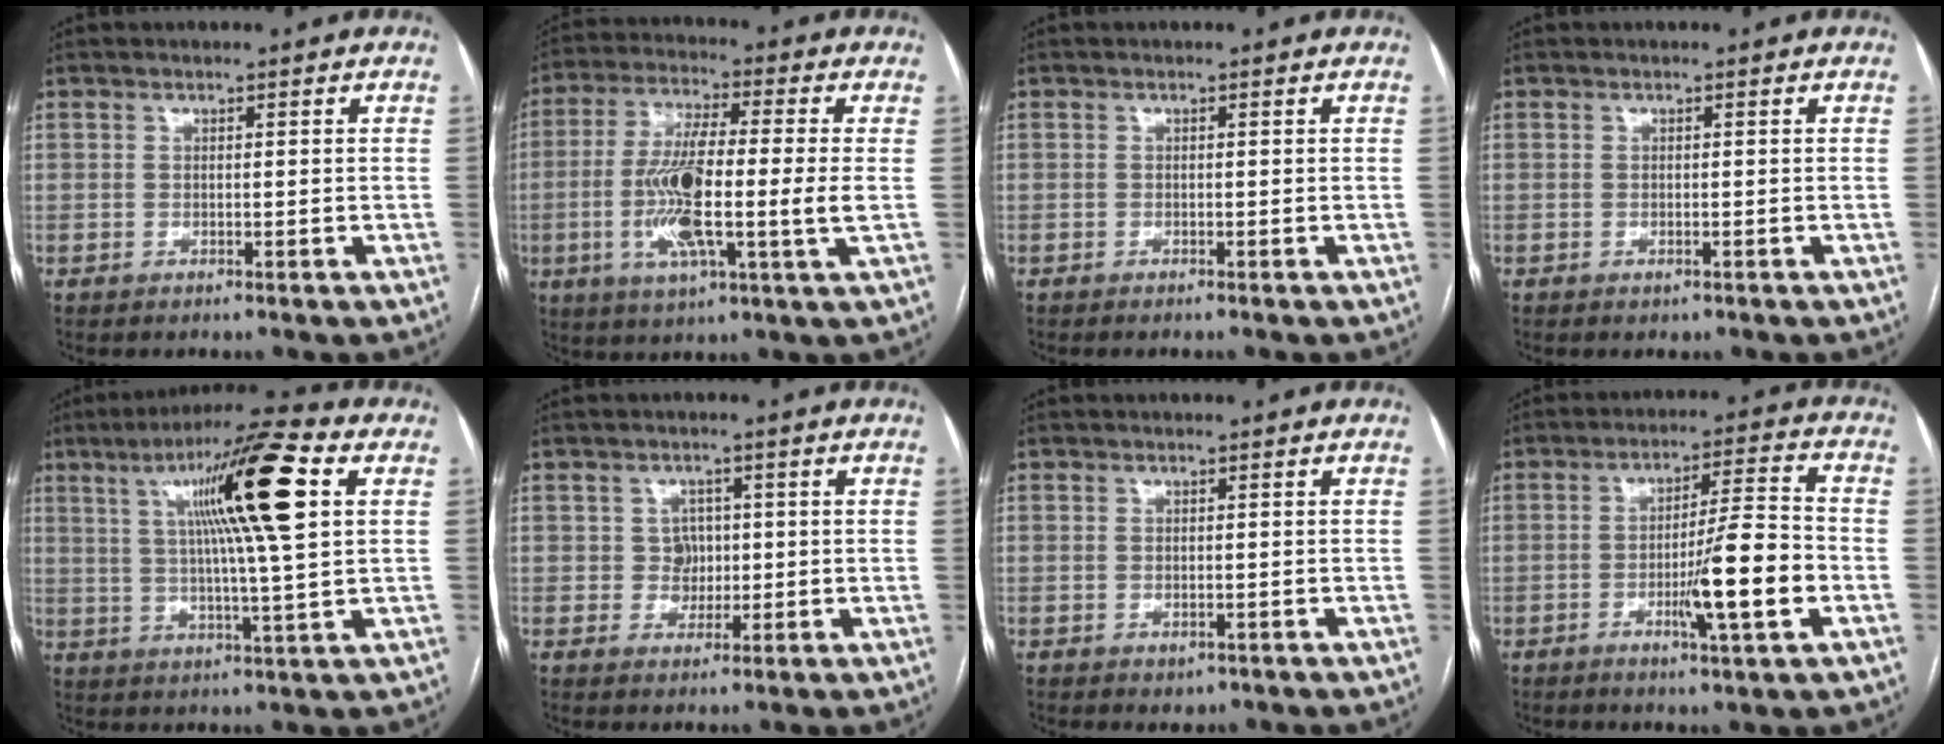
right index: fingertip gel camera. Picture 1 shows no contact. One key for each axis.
{"total": 13.9, "fx": -1.6, "fy": 1.2, "fz": 13.8, "tx": -0.275, "ty": -0.005, "tz": -0.034}
{"total": 0.6, "fx": -0.6, "fy": 0.0, "fz": 0.3, "tx": -0.006, "ty": -0.001, "tz": -0.009}
{"total": 0.6, "fx": -0.4, "fy": 0.2, "fz": 0.4, "tx": -0.008, "ty": -0.001, "tz": -0.003}
{"total": 16.2, "fx": 5.1, "fy": 0.3, "fz": 15.4, "tx": -0.255, "ty": 0.019, "tz": 0.077}
{"total": 3.1, "fx": 0.2, "fy": 3.0, "fz": 0.8, "tx": -0.005, "ty": 0.007, "tz": 0.009}
{"total": 1.4, "fx": -0.6, "fy": 0.9, "fz": 0.9, "tx": -0.011, "ty": 0.000, "tz": 0.000}
{"total": 10.9, "fx": -3.1, "fy": 0.4, "fz": 10.4, "tx": -0.171, "ty": -0.004, "tz": -0.048}